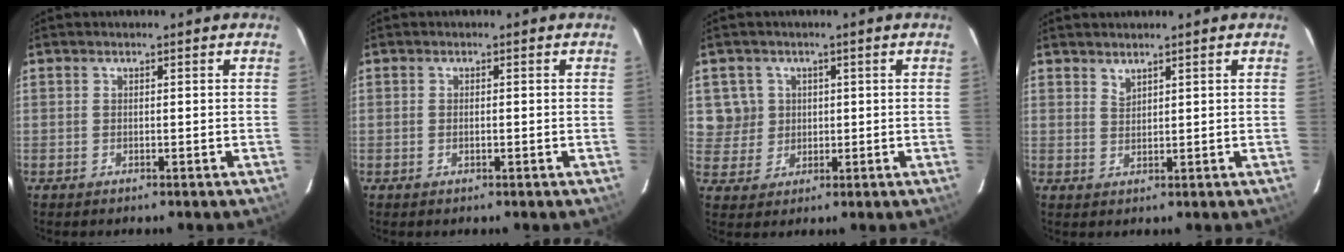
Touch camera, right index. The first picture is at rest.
{"total": 0.7, "force": [-0.1, 0.3, 0.7], "torque": [-0.012, 0.002, -0.004]}
{"total": 5.5, "force": [1.3, 5.3, 0.5], "torque": [-0.003, 0.013, 0.031]}
{"total": 1.5, "force": [1.5, 0.3, 0.4], "torque": [-0.005, 0.001, 0.027]}